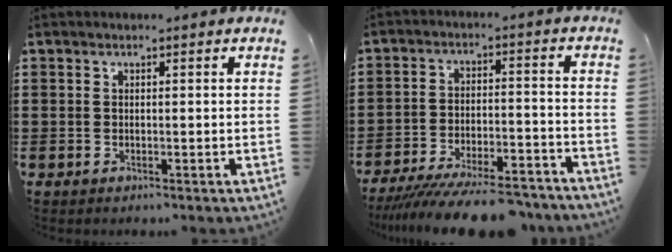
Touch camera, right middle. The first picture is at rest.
{"total": 9.7, "force": [-8.8, 0.9, 4.0], "torque": [-0.069, 0.011, -0.168]}